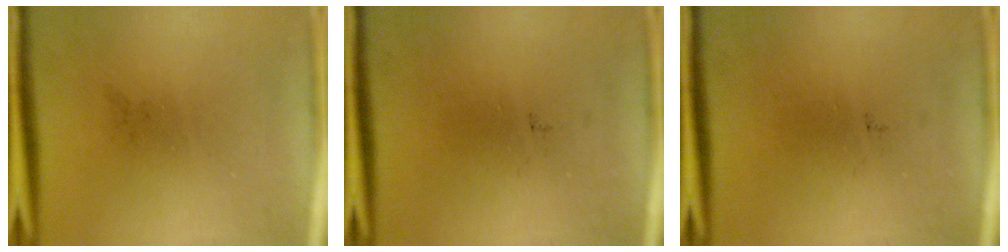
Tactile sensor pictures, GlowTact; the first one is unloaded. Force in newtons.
{"total": 0.0}
{"total": 0.0}